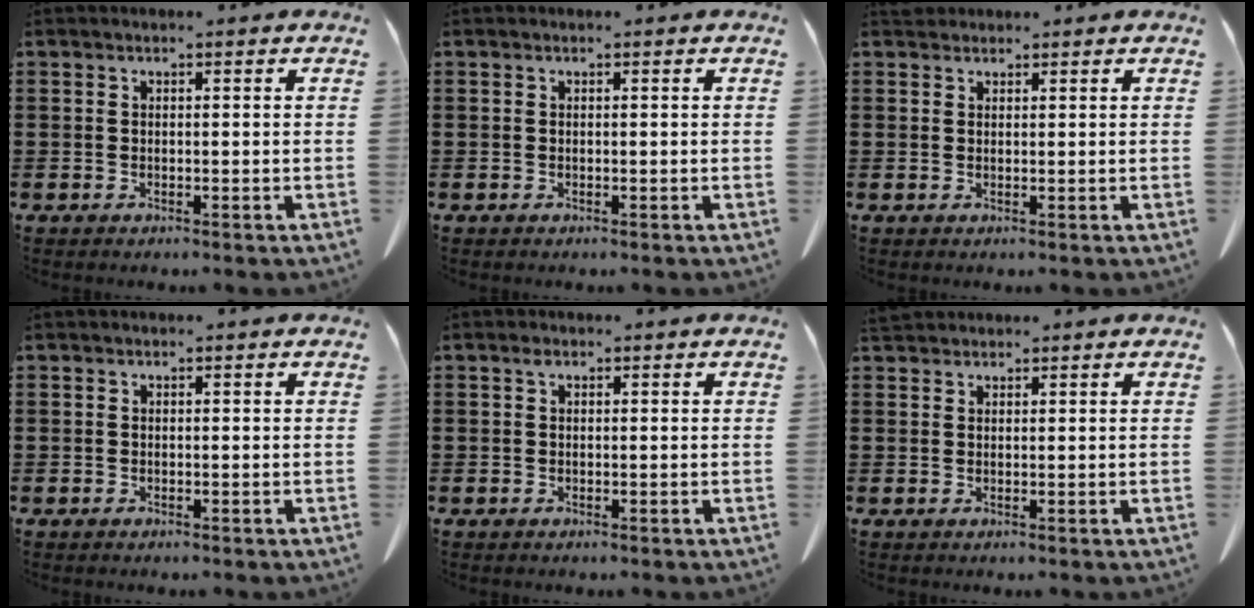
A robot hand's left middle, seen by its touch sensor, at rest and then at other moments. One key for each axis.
{"total": 0.0}
{"total": 1.6, "fx": 1.4, "fy": 0.6, "fz": 0.3, "tx": -0.010, "ty": 0.004, "tz": 0.029}
{"total": 0.0}
{"total": 0.9, "fx": 0.4, "fy": 0.6, "fz": 0.6, "tx": -0.015, "ty": 0.005, "tz": 0.007}
{"total": 1.7, "fx": 1.6, "fy": 0.5, "fz": 0.4, "tx": -0.013, "ty": 0.003, "tz": 0.033}